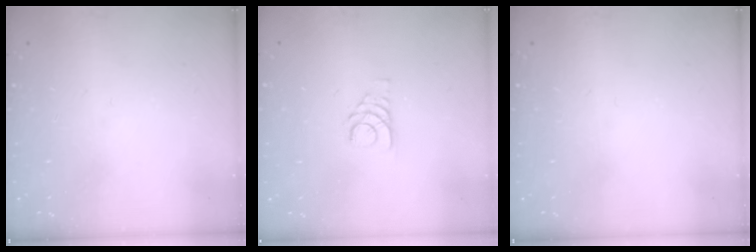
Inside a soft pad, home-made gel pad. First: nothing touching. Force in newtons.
{"total": 3.6, "press": 3.6, "slide": 0.3}
{"total": 0.0}